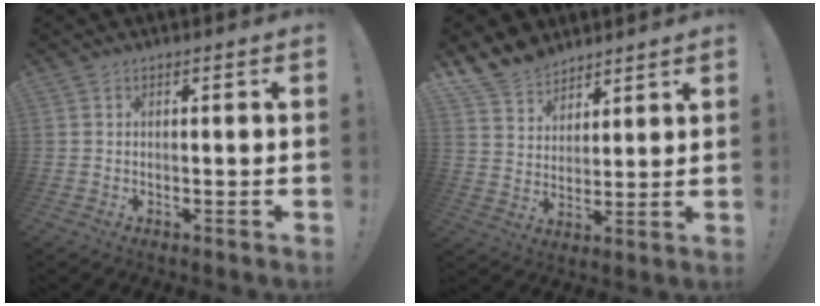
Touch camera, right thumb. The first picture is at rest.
{"total": 10.3, "force": [8.5, 5.5, 1.5], "torque": [-0.039, -0.063, 0.171]}